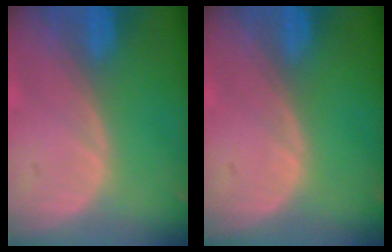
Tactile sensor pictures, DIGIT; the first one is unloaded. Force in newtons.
{"total": 0.0}